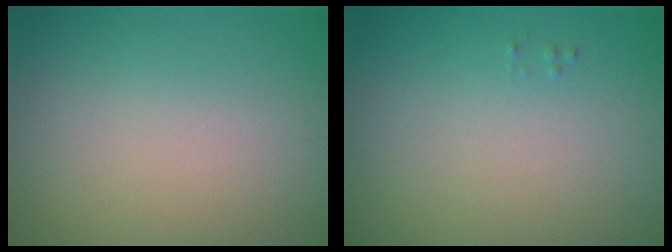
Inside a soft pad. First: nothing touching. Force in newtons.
{"total": 0.0}